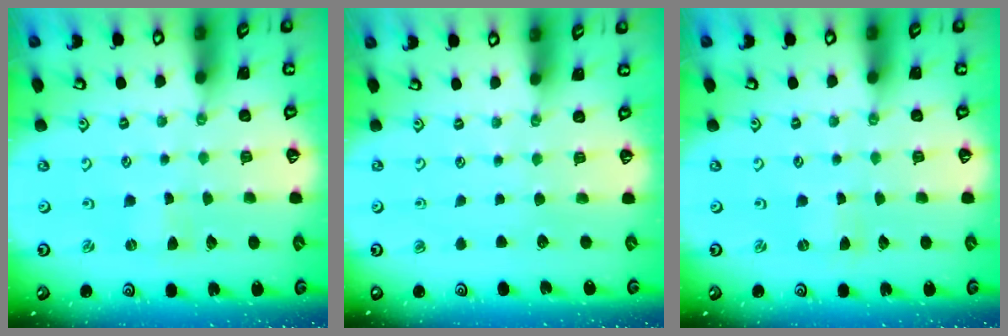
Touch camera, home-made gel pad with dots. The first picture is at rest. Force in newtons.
{"total": 0.0}
{"total": 0.0}